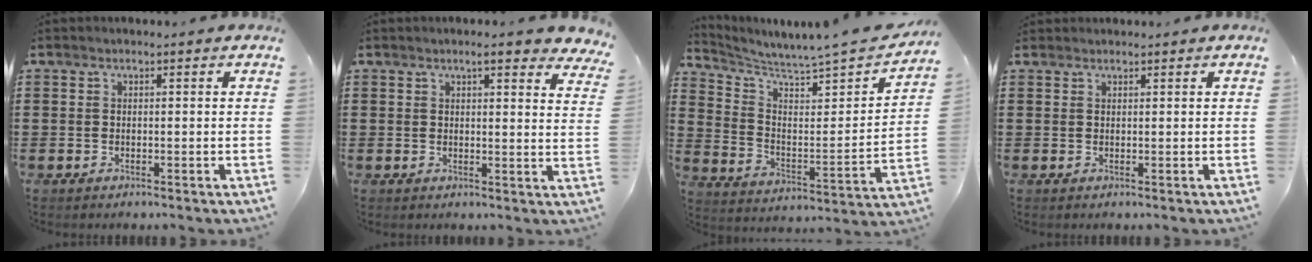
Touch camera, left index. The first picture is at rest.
{"total": 4.3, "force": [3.4, 0.2, 2.6], "torque": [-0.044, -0.013, 0.056]}
{"total": 3.6, "force": [3.3, 0.1, 1.4], "torque": [-0.051, -0.045, 0.046]}
{"total": 1.0, "force": [1.0, 0.2, 0.0], "torque": [-0.002, -0.001, 0.020]}